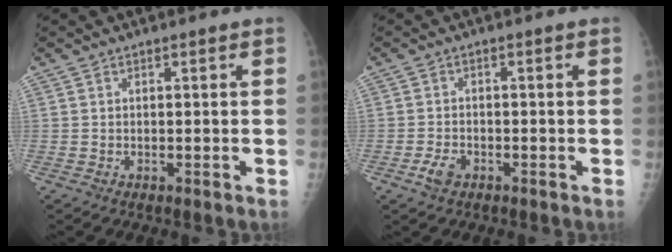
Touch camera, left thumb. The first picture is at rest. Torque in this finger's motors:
{"motor_torque": [-0.30, 0.28, 0.27, 0.21, 0.01]}